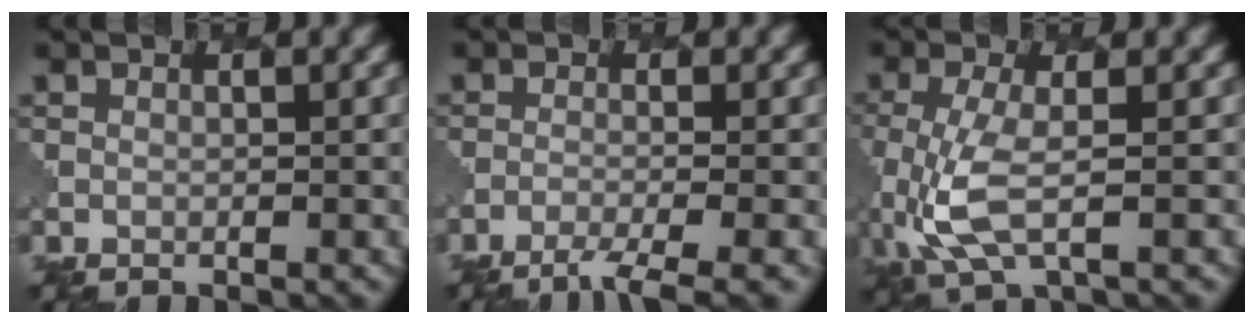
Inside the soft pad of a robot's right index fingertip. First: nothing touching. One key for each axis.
{"total": 3.3, "fx": -2.2, "fy": 0.6, "fz": 2.4, "tx": -0.038, "ty": -0.002, "tz": -0.047}
{"total": 4.5, "fx": -0.9, "fy": 1.7, "fz": 4.0, "tx": -0.109, "ty": -0.013, "tz": -0.021}